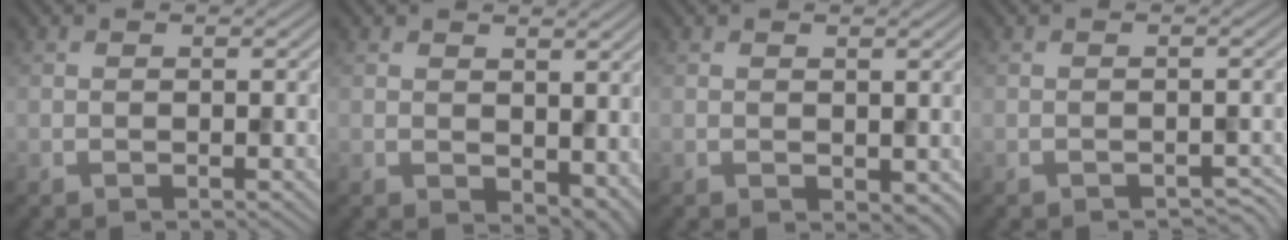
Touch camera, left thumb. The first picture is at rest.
{"total": 4.3, "force": [1.3, 2.9, 3.0], "torque": [-0.055, -0.018, 0.031]}
{"total": 1.1, "force": [0.3, 0.8, 0.7], "torque": [-0.013, -0.006, 0.010]}
{"total": 1.3, "force": [-1.2, 0.4, 0.4], "torque": [-0.003, -0.003, -0.014]}